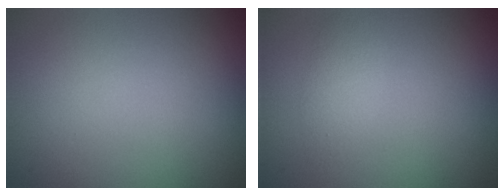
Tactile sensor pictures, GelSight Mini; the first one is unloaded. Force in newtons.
{"total": 1.5, "press": 1.5, "slide": 0.2}